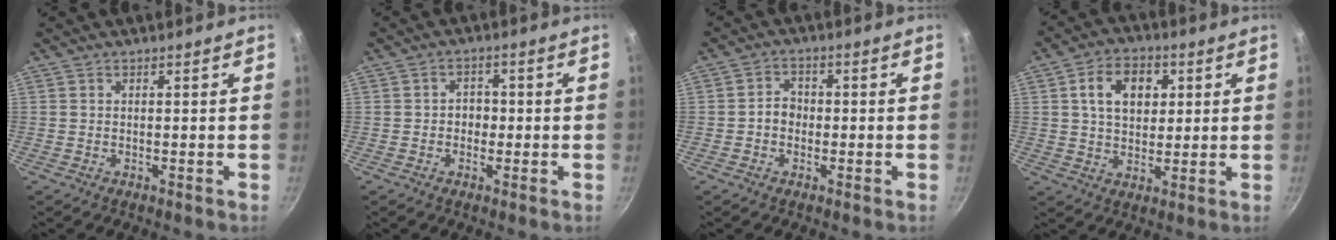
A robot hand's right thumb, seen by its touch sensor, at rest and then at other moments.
{"total": 3.0, "force": [-0.5, 2.6, 1.5], "torque": [0.000, 0.008, -0.009]}
{"total": 3.3, "force": [-0.6, 2.8, 1.6], "torque": [-0.006, 0.014, -0.014]}
{"total": 10.0, "force": [2.7, 7.0, 6.6], "torque": [-0.087, 0.003, 0.040]}